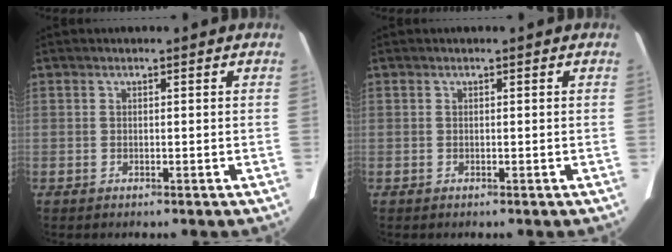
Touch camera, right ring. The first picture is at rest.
{"total": 0.0}